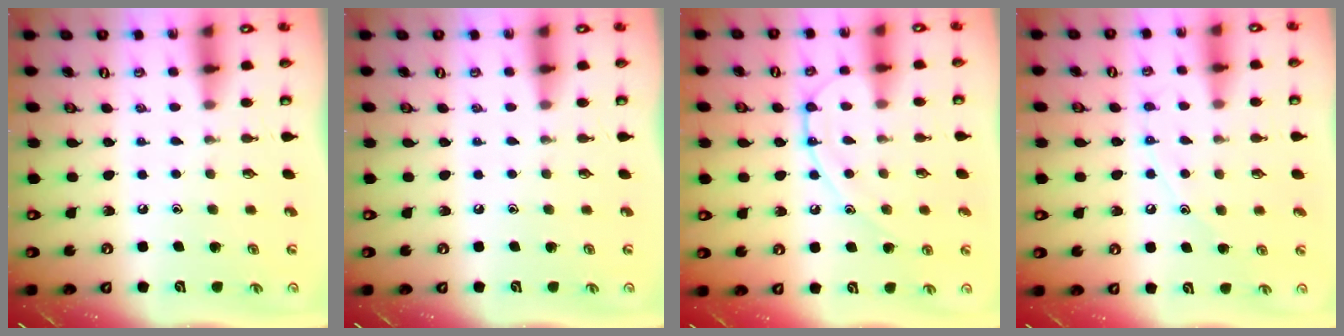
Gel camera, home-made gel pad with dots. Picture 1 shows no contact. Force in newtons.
{"total": 0.0}
{"total": 10.2, "press": 10.2, "slide": 0.1}
{"total": 7.8, "press": 7.8, "slide": 0.8}